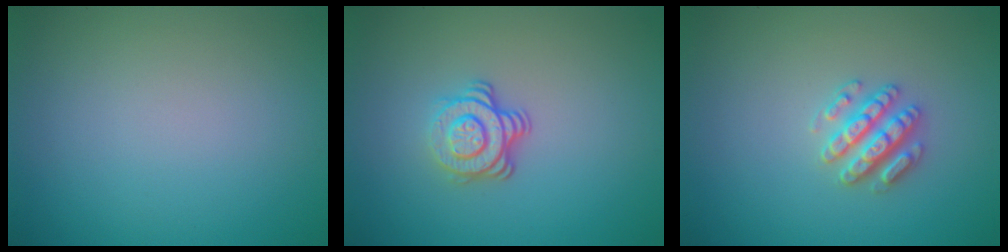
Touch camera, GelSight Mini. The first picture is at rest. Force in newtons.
{"total": 3.6, "press": 2.6, "slide": 2.5}
{"total": 2.9, "press": 2.8, "slide": 0.6}